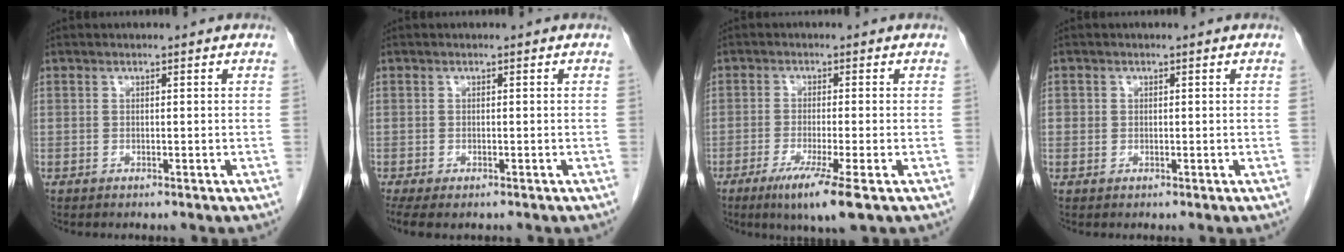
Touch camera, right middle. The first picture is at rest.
{"total": 5.0, "force": [-3.5, 2.1, 2.9], "torque": [-0.050, -0.014, -0.055]}
{"total": 7.1, "force": [-3.9, -0.3, 5.9], "torque": [-0.104, -0.024, -0.066]}
{"total": 1.1, "force": [0.1, 1.1, 0.1], "torque": [0.010, 0.007, 0.001]}